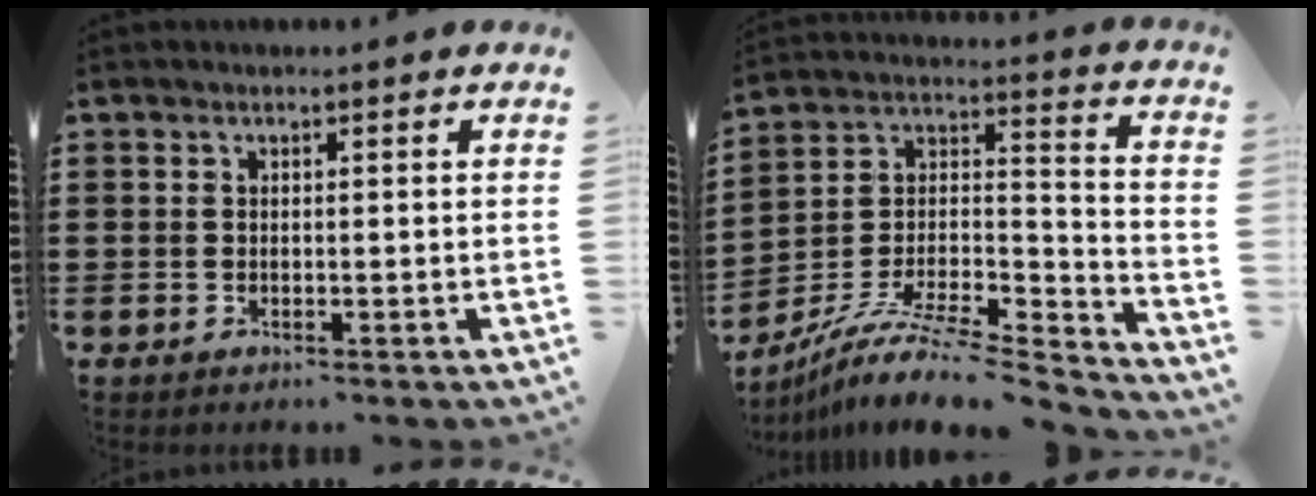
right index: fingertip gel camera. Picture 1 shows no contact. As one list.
[{"total": 9.1, "force": [-7.5, 1.6, 4.9], "torque": [-0.094, -0.005, -0.152]}]